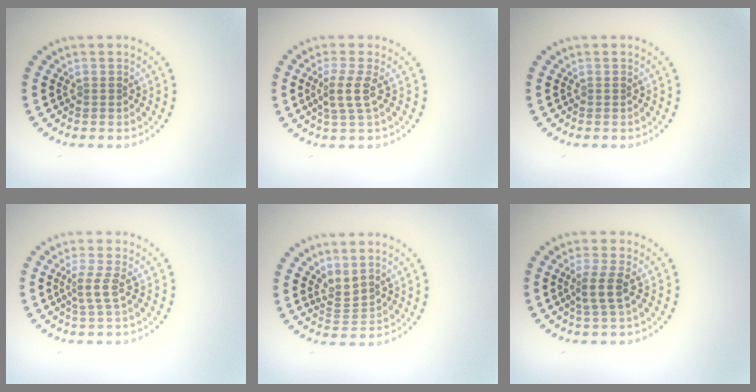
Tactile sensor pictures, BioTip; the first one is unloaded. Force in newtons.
{"total": 2.2, "press": 1.7, "slide": 1.4}
{"total": 0.0}
{"total": 1.9, "press": 1.3, "slide": 1.3}
{"total": 2.3, "press": 1.5, "slide": 1.7}
{"total": 2.3, "press": 1.8, "slide": 1.3}